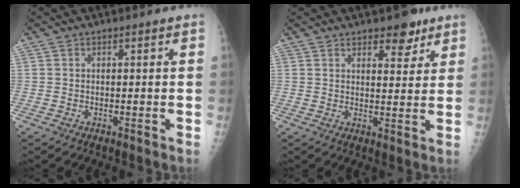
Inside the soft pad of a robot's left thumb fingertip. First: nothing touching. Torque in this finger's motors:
{"motor_torque": [0.03, 0.40, -0.43, -0.16, 0.02]}